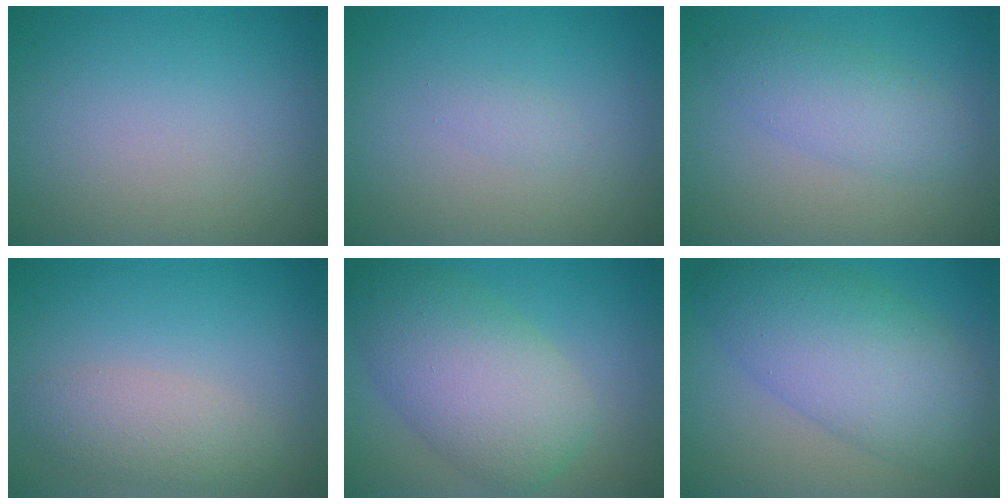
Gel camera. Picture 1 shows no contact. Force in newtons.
{"total": 0.8, "press": 0.8, "slide": 0.1}
{"total": 3.2, "press": 3.2, "slide": 0.1}
{"total": 3.0, "press": 3.0, "slide": 0.1}
{"total": 8.3, "press": 8.3, "slide": 0.2}
{"total": 8.4, "press": 8.4, "slide": 0.2}